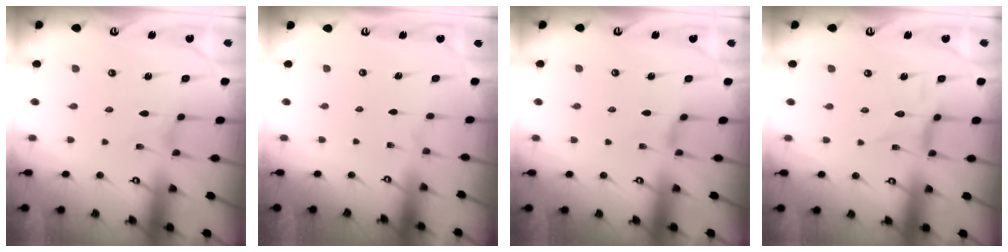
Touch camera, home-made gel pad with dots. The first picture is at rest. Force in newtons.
{"total": 0.0}
{"total": 1.9, "press": 1.9, "slide": 0.4}
{"total": 0.9, "press": 0.8, "slide": 0.1}